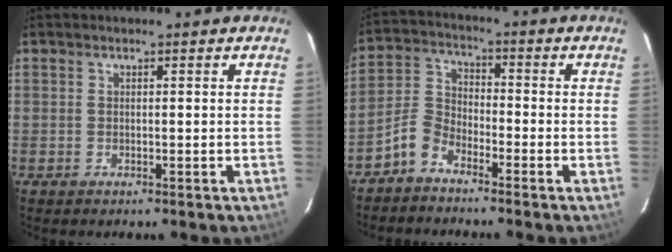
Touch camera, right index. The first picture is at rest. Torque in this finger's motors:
{"motor_torque": [-0.18, 0.01, -0.38, -0.21]}